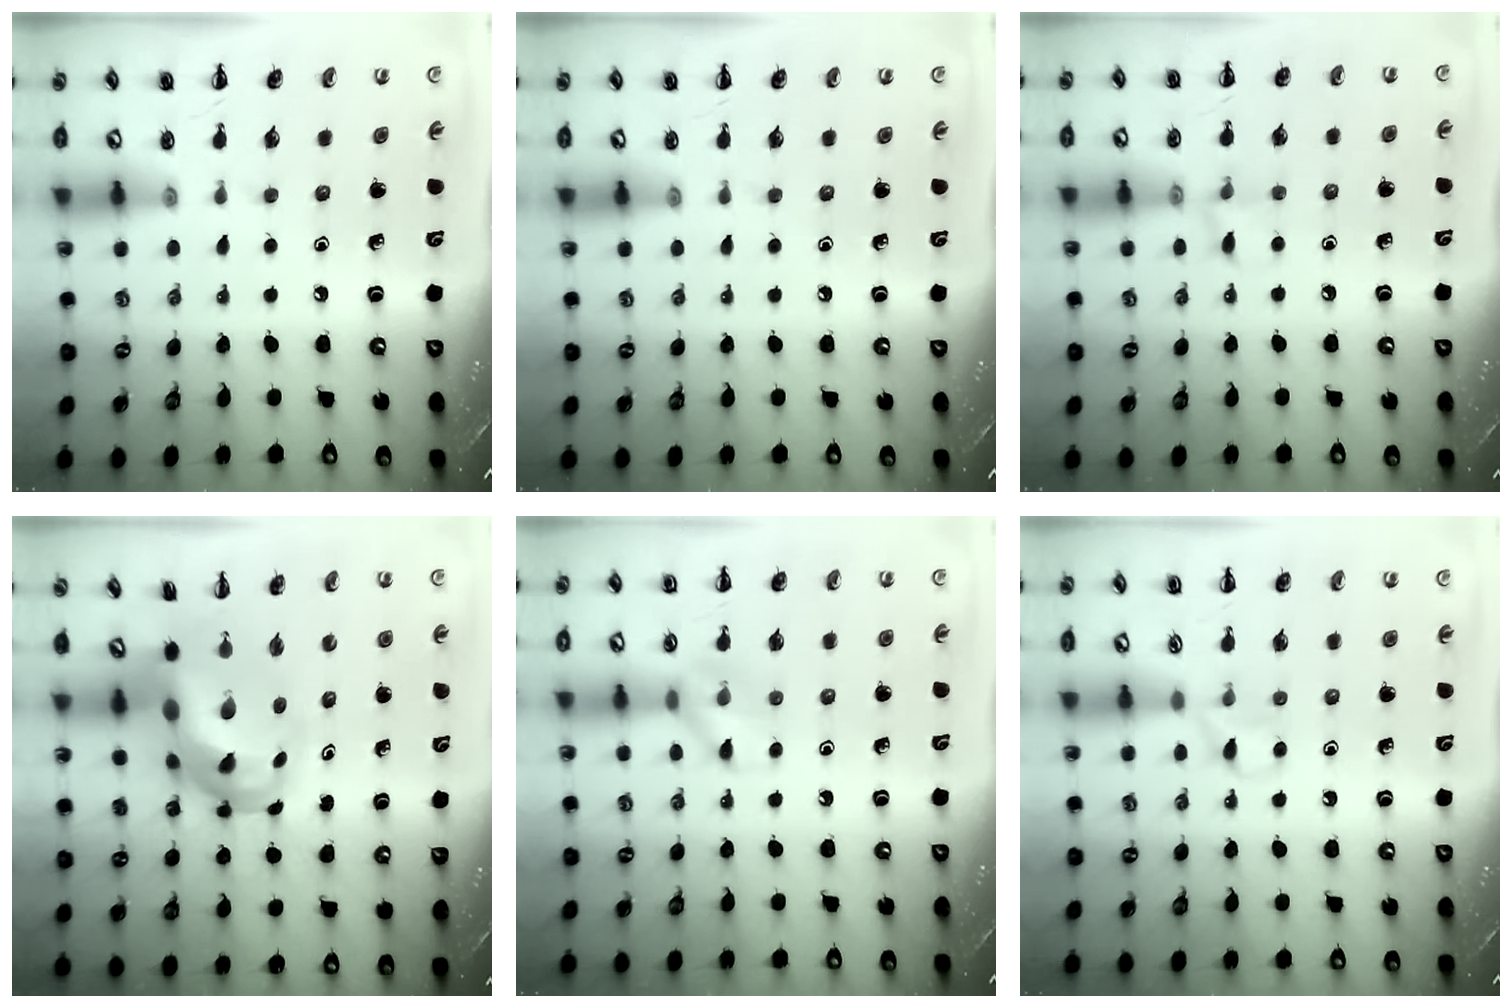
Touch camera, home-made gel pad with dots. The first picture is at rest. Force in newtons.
{"total": 0.0}
{"total": 6.3, "press": 6.0, "slide": 1.8}
{"total": 9.2, "press": 8.9, "slide": 2.4}
{"total": 8.0, "press": 8.0, "slide": 0.5}
{"total": 5.4, "press": 5.1, "slide": 1.9}